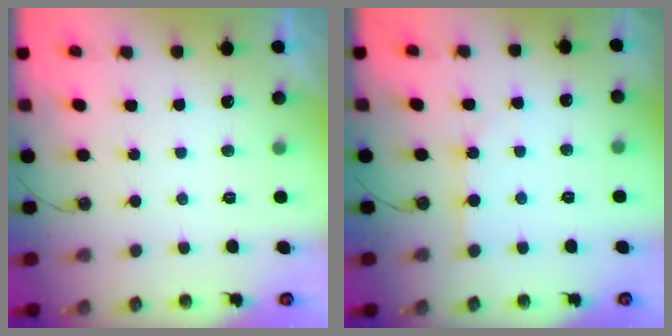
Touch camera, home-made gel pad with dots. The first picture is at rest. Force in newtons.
{"total": 2.4, "press": 2.4, "slide": 0.1}